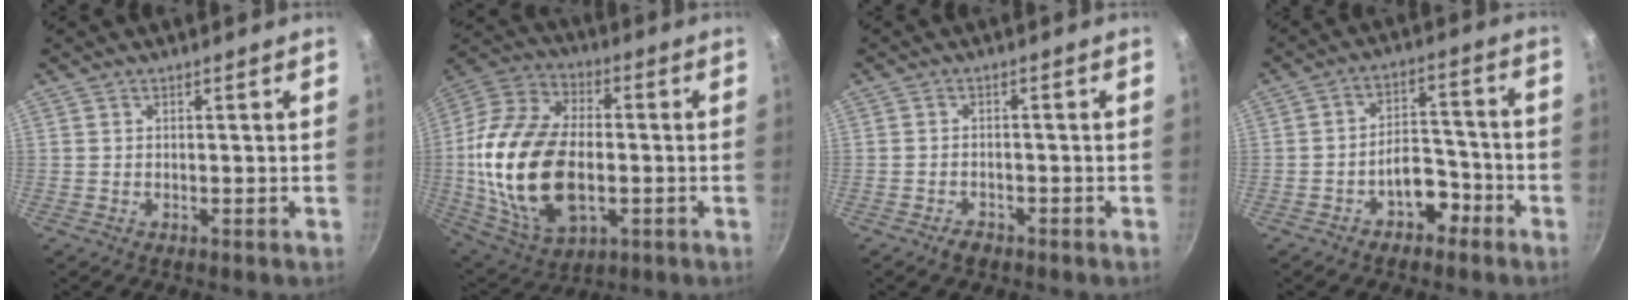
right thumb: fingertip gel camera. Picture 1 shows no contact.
{"total": 24.9, "force": [-2.5, 15.1, 19.6], "torque": [-0.382, 0.019, -0.040]}
{"total": 2.3, "force": [-1.7, 1.3, 0.9], "torque": [-0.013, 0.019, -0.025]}
{"total": 7.5, "force": [-4.1, 4.7, 4.1], "torque": [-0.023, 0.056, -0.057]}